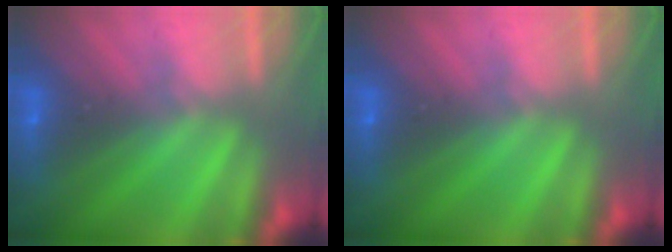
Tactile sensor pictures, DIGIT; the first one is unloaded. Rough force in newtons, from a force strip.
{"total": 0.0}